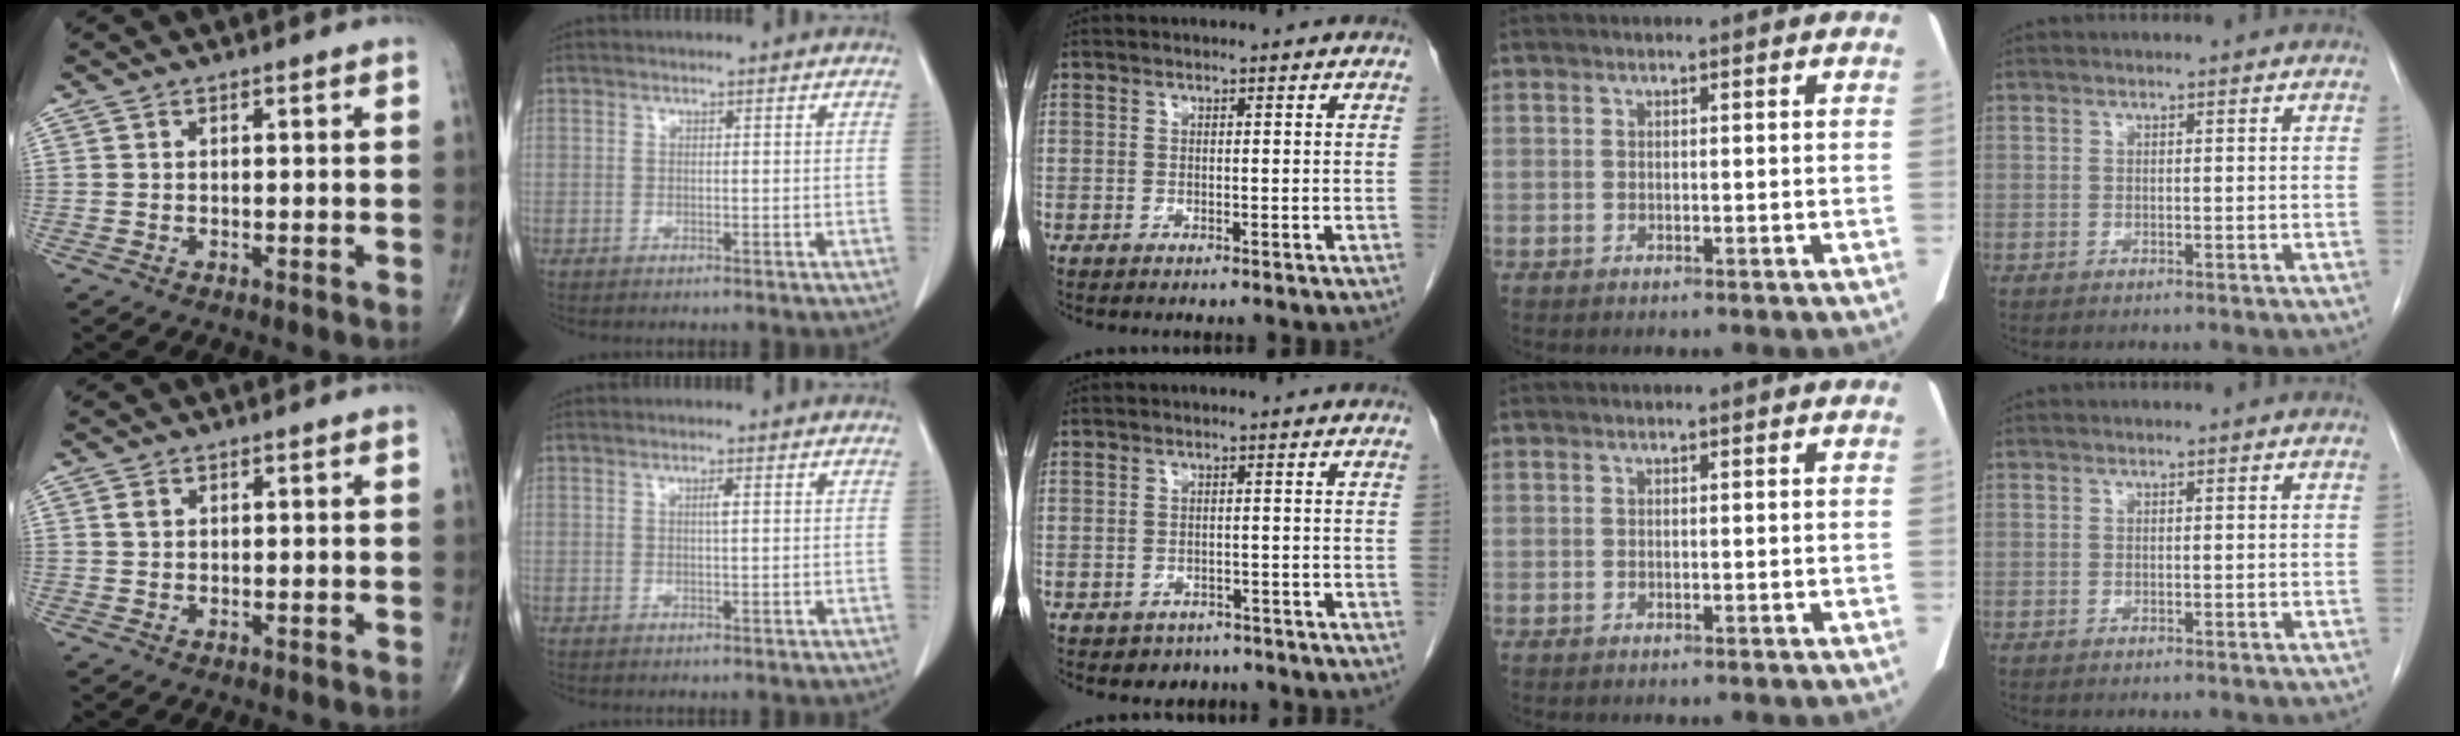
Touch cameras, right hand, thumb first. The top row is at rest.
{"thumb": {"total": 1.2, "force": [0.4, 0.8, 0.7], "torque": [-0.013, 0.002, 0.009]}, "index": {"total": 1.0, "force": [0.2, -0.2, 1.0], "torque": [-0.022, 0.000, 0.004]}, "middle": {"total": 3.0, "force": [-2.2, 2.0, 0.0], "torque": [-0.007, 0.008, -0.030]}}